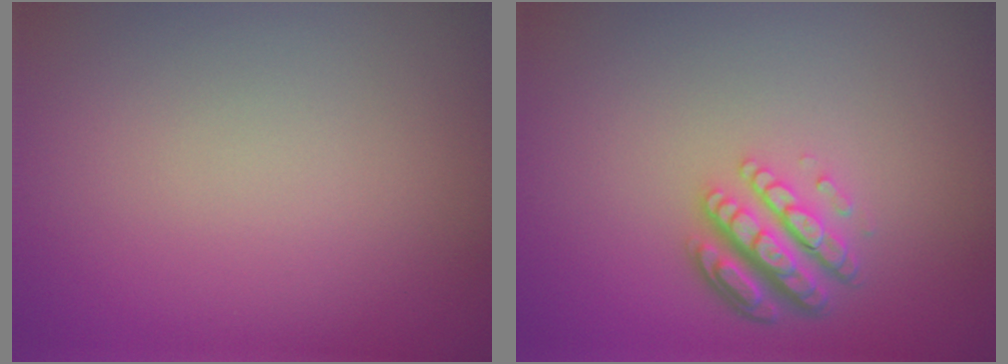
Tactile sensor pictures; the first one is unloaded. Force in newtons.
{"total": 4.4, "press": 3.2, "slide": 3.1}